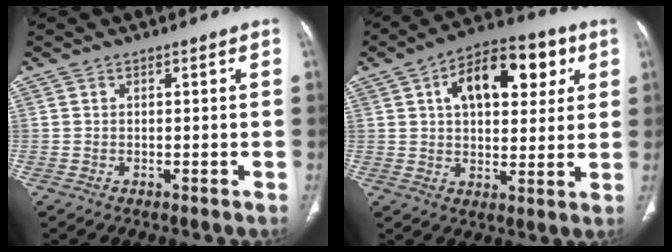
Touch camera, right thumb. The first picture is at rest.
{"total": 17.2, "force": [5.9, 9.4, 13.1], "torque": [-0.150, 0.009, 0.086]}